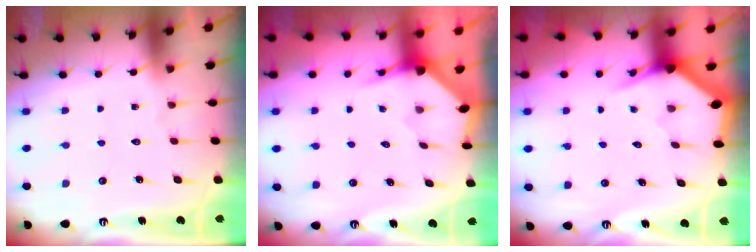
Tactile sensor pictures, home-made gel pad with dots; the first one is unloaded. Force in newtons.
{"total": 3.3, "press": 3.3, "slide": 0.3}
{"total": 3.3, "press": 3.3, "slide": 0.0}